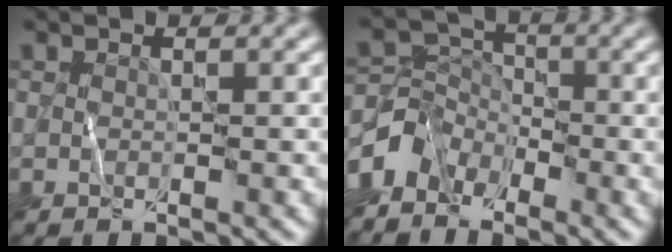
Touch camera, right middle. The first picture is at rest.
{"total": 4.0, "force": [-3.0, 2.4, 1.2], "torque": [-0.019, 0.002, -0.073]}